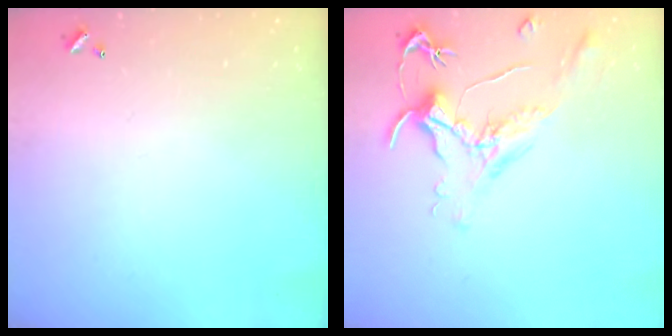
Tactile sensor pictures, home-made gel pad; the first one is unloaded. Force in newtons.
{"total": 1.6, "press": 1.5, "slide": 0.7}